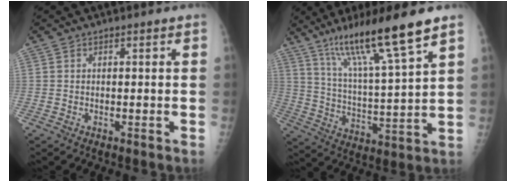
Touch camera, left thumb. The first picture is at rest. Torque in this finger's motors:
{"motor_torque": [0.22, 0.08, 1.17, -0.94, 0.13]}